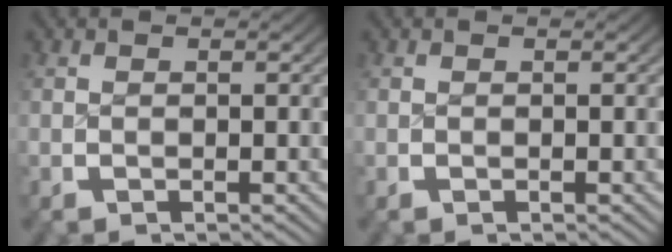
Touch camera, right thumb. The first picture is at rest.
{"total": 0.0}